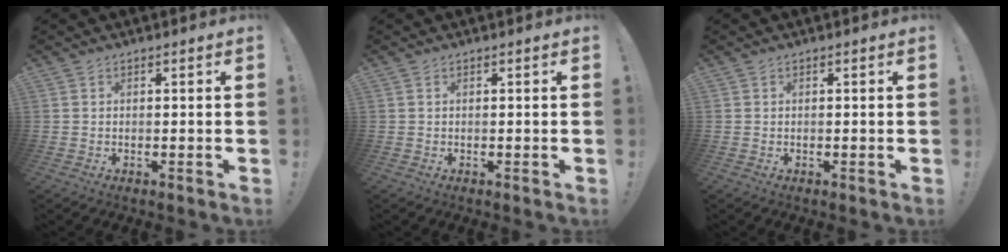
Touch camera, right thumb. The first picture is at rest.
{"total": 0.0}
{"total": 0.0}